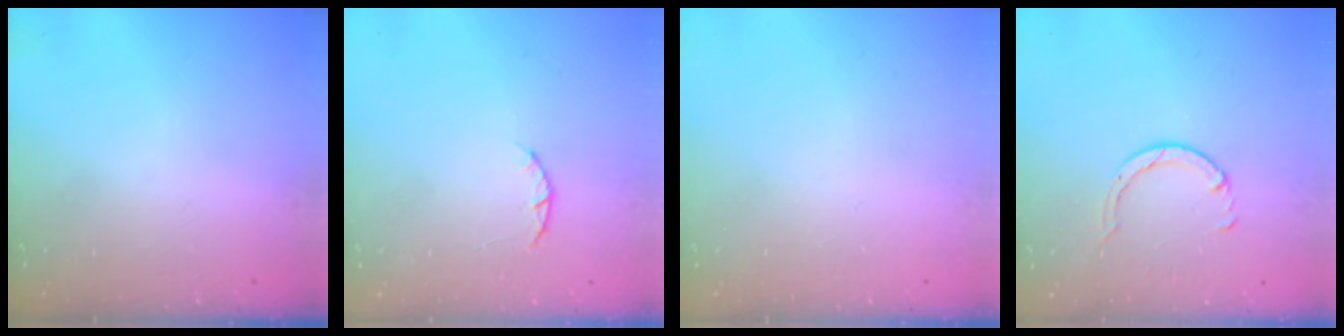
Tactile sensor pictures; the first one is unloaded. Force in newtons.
{"total": 3.0, "press": 3.0, "slide": 0.4}
{"total": 0.0}
{"total": 3.6, "press": 3.5, "slide": 0.4}